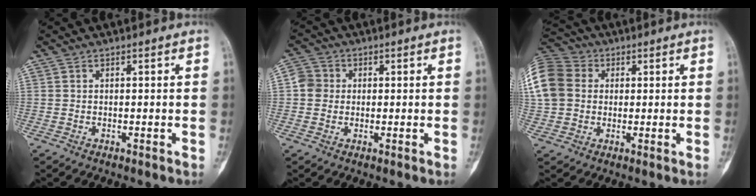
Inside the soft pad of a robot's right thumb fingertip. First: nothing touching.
{"total": 4.1, "force": [0.3, 3.8, 1.3], "torque": [-0.011, 0.007, -0.002]}
{"total": 16.0, "force": [2.7, 13.2, 8.6], "torque": [-0.204, 0.035, 0.045]}